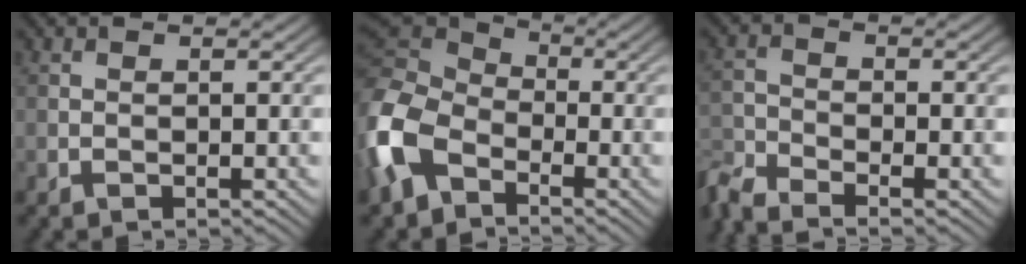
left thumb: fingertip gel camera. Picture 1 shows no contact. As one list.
[{"total": 11.2, "force": [-4.2, 7.5, 7.2], "torque": [-0.206, -0.006, -0.104]}, {"total": 5.3, "force": [-4.3, 1.6, 2.5], "torque": [-0.062, -0.018, -0.096]}]